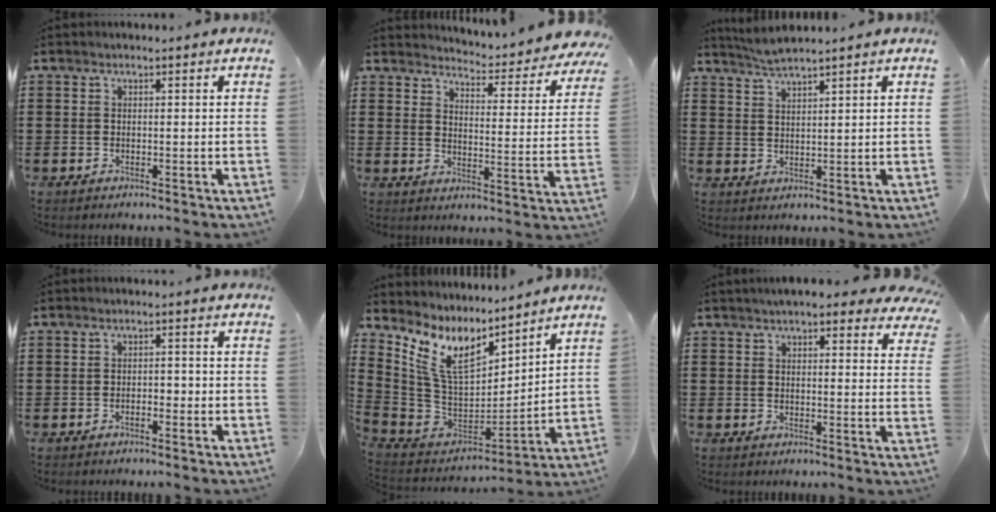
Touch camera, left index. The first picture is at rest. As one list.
[{"total": 3.8, "force": [3.8, -0.1, 0.3], "torque": [-0.016, -0.046, 0.055]}, {"total": 2.6, "force": [2.5, -0.1, 0.7], "torque": [-0.021, 0.001, 0.047]}, {"total": 1.3, "force": [-1.0, 0.5, 0.7], "torque": [-0.017, 0.001, -0.020]}, {"total": 10.6, "force": [6.4, 4.8, 7.0], "torque": [-0.183, -0.051, 0.114]}, {"total": 4.9, "force": [4.2, 1.3, 2.0], "torque": [-0.043, -0.003, 0.075]}]